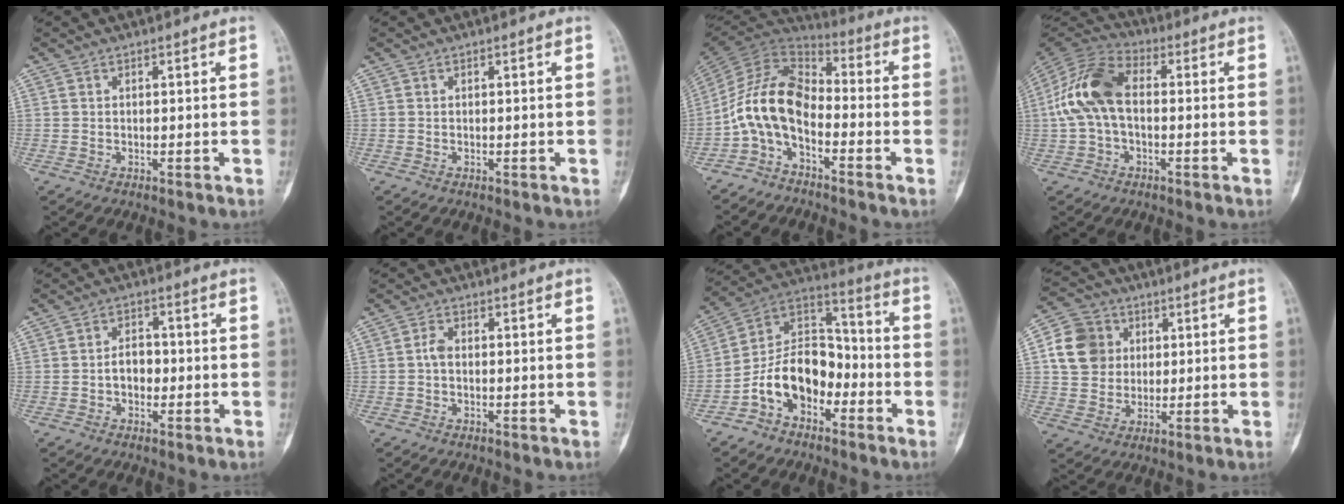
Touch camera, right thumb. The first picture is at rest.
{"total": 0.0}
{"total": 11.4, "force": [-4.0, 6.5, 8.5], "torque": [-0.160, 0.071, -0.091]}
{"total": 13.0, "force": [0.1, 7.9, 10.3], "torque": [-0.211, 0.035, -0.010]}
{"total": 4.1, "force": [-0.8, 2.9, 2.7], "torque": [-0.029, 0.017, -0.018]}
{"total": 1.9, "force": [-0.2, 1.1, 1.5], "torque": [-0.027, 0.003, -0.011]}
{"total": 13.6, "force": [-5.6, 9.2, 8.4], "torque": [-0.125, 0.075, -0.113]}
{"total": 11.0, "force": [2.3, 9.7, 4.7], "torque": [-0.068, 0.004, 0.038]}